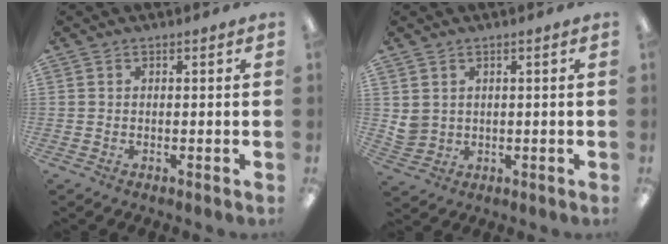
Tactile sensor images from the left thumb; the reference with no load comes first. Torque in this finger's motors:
{"motor_torque": [0.08, 0.06, 0.60, -0.33, 0.00]}